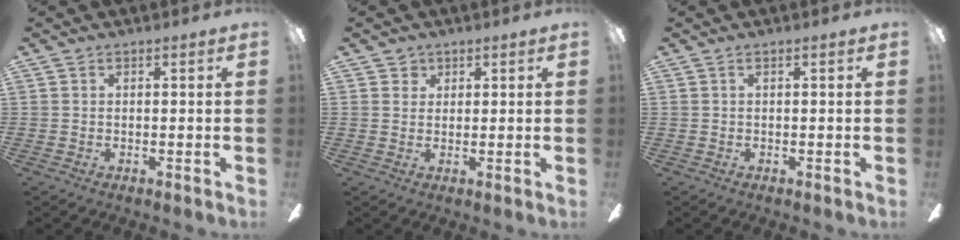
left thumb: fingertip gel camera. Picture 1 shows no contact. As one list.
[{"total": 2.5, "force": [1.4, 2.1, 0.2], "torque": [-0.001, 0.002, 0.025]}, {"total": 0.0}]